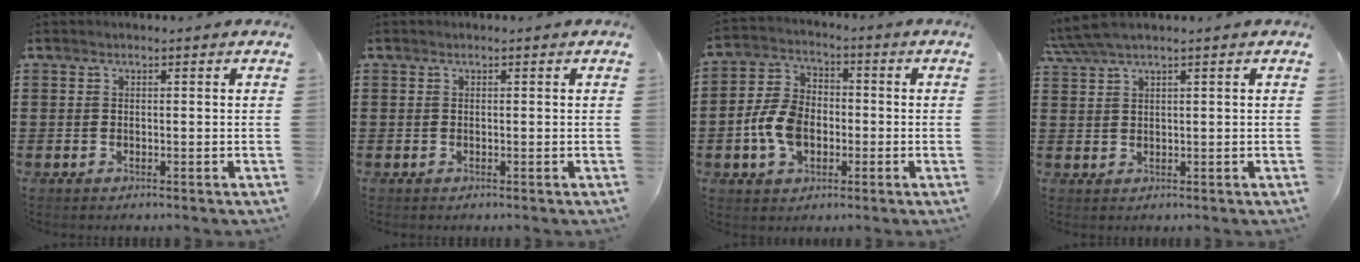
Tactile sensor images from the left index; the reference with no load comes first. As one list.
[{"total": 0.0}, {"total": 8.2, "force": [-2.1, 5.6, 5.5], "torque": [-0.140, 0.007, -0.047]}, {"total": 2.8, "force": [2.0, 0.1, 2.0], "torque": [-0.043, 0.005, 0.037]}]